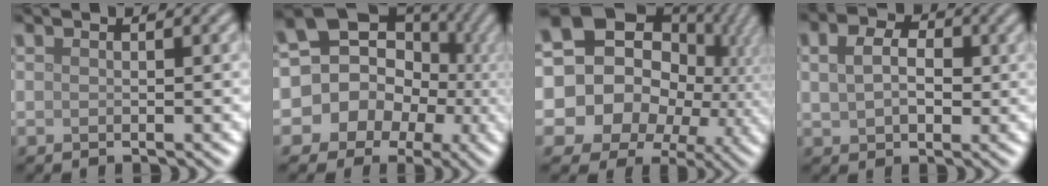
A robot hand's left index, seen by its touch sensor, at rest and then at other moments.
{"total": 14.9, "force": [0.8, 14.0, 5.1], "torque": [-0.127, 0.038, -0.013]}
{"total": 20.4, "force": [-0.3, 17.5, 10.6], "torque": [-0.183, 0.010, -0.018]}
{"total": 5.1, "force": [1.3, 3.7, 3.2], "torque": [-0.057, 0.012, 0.004]}